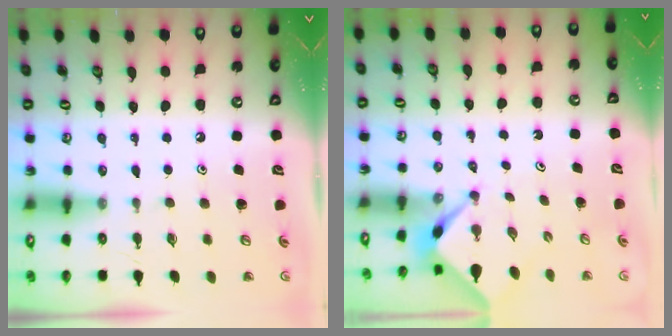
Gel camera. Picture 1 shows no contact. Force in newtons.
{"total": 2.2, "press": 2.2, "slide": 0.3}